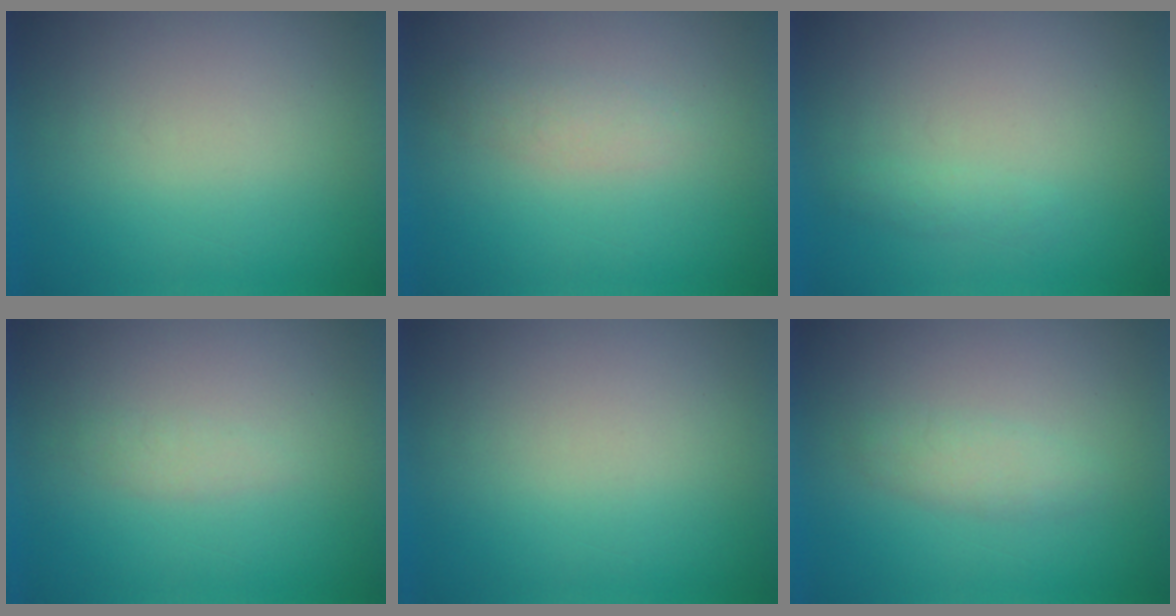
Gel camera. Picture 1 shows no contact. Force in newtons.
{"total": 1.9}
{"total": 1.3}
{"total": 1.3}
{"total": 0.0}
{"total": 2.3}